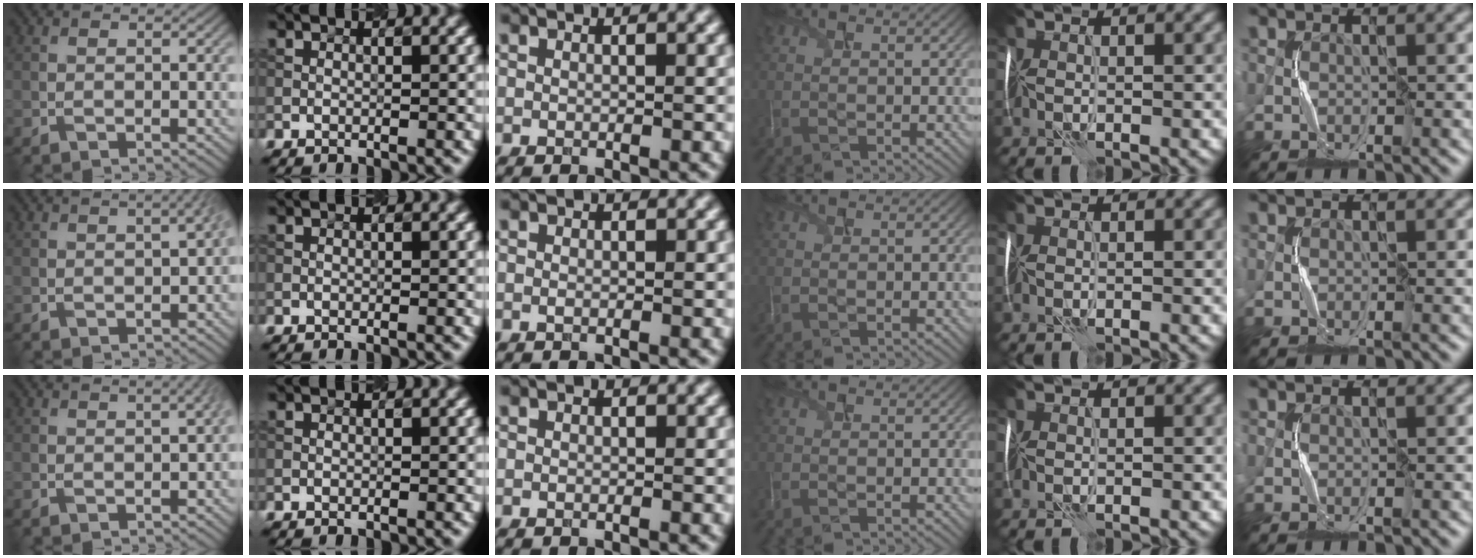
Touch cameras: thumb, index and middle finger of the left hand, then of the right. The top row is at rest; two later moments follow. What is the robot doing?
{"motion": "shake", "object": "plastic piggy bank"}